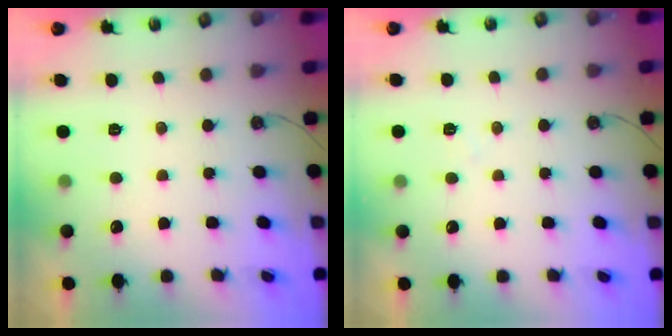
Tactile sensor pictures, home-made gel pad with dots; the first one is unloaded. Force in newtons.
{"total": 6.5, "press": 6.5, "slide": 0.9}